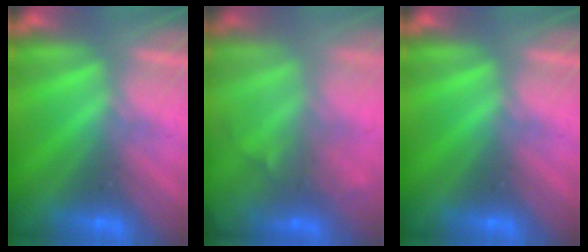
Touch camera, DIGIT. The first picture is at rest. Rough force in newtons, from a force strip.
{"total": 9.4}
{"total": 0.0}